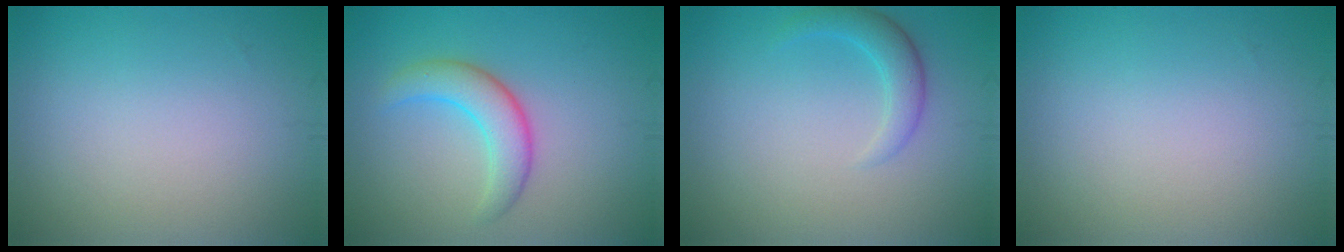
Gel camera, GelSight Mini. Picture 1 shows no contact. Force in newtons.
{"total": 3.6, "press": 3.6, "slide": 0.2}
{"total": 2.2, "press": 2.2, "slide": 0.2}
{"total": 0.0}